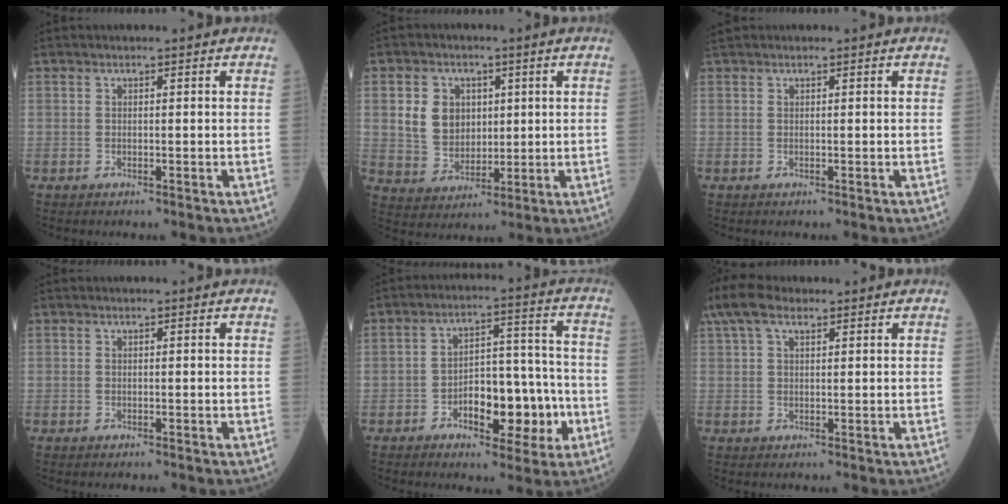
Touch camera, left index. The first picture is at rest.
{"total": 7.3, "force": [1.8, 6.1, 3.6], "torque": [-0.082, 0.011, 0.043]}
{"total": 1.0, "force": [0.9, 0.3, 0.2], "torque": [-0.015, 0.018, 0.021]}
{"total": 0.0}
{"total": 10.8, "force": [-4.3, 4.7, 8.8], "torque": [-0.136, 0.029, -0.061]}
{"total": 7.7, "force": [5.1, 3.2, 4.8], "torque": [-0.112, 0.036, 0.101]}